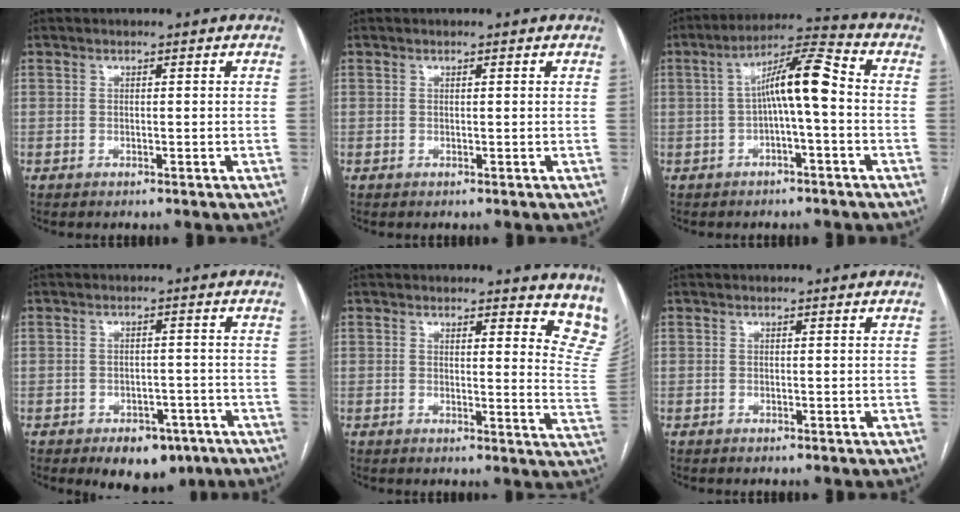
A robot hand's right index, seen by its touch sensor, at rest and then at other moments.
{"total": 0.0}
{"total": 8.9, "force": [-0.4, 1.0, 8.9], "torque": [-0.152, 0.032, -0.010]}
{"total": 6.7, "force": [-4.3, 3.9, 3.2], "torque": [-0.034, 0.005, -0.055]}
{"total": 10.4, "force": [9.6, 2.3, 3.3], "torque": [0.000, -0.061, 0.069]}
{"total": 0.0}